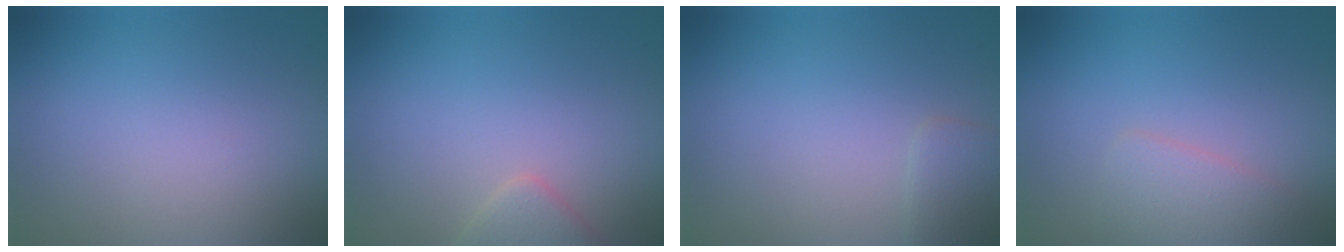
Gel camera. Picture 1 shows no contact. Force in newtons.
{"total": 2.3, "press": 2.3, "slide": 0.1}
{"total": 1.4, "press": 1.4, "slide": 0.0}
{"total": 2.2, "press": 2.2, "slide": 0.0}